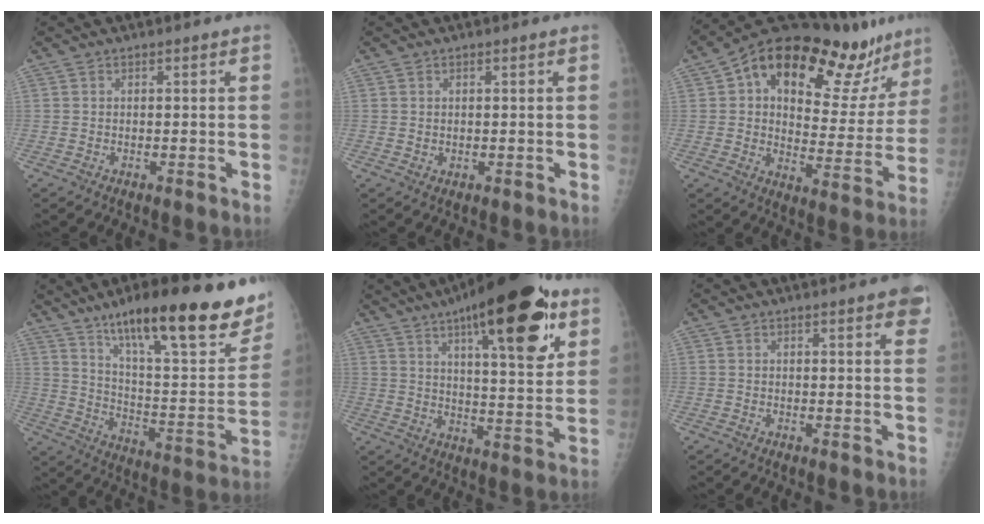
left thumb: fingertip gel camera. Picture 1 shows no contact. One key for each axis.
{"total": 0.9, "fx": 0.4, "fy": 0.7, "fz": 0.4, "tx": 0.000, "ty": -0.002, "tz": 0.006}
{"total": 24.8, "fx": 16.0, "fy": 11.1, "fz": 15.4, "tx": -0.176, "ty": -0.037, "tz": 0.229}
{"total": 29.2, "fx": 18.3, "fy": 6.8, "fz": 21.8, "tx": -0.290, "ty": -0.058, "tz": 0.284}
{"total": 24.2, "fx": 12.7, "fy": 7.0, "fz": 19.3, "tx": -0.267, "ty": -0.034, "tz": 0.189}
{"total": 1.5, "fx": 0.9, "fy": 0.4, "fz": 1.2, "tx": -0.016, "ty": -0.001, "tz": 0.008}